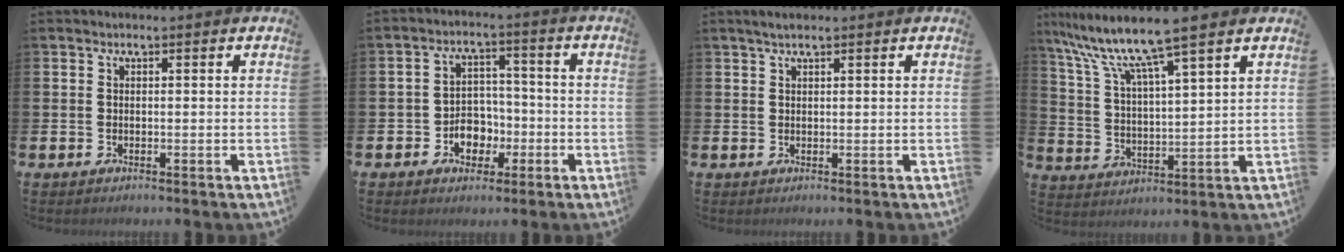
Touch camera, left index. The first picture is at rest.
{"total": 4.8, "force": [-1.9, 4.0, 2.0], "torque": [-0.034, 0.004, -0.040]}
{"total": 1.7, "force": [1.2, 0.4, 1.1], "torque": [-0.018, 0.003, 0.021]}
{"total": 9.4, "force": [7.8, 0.4, 5.1], "torque": [-0.130, -0.037, 0.132]}